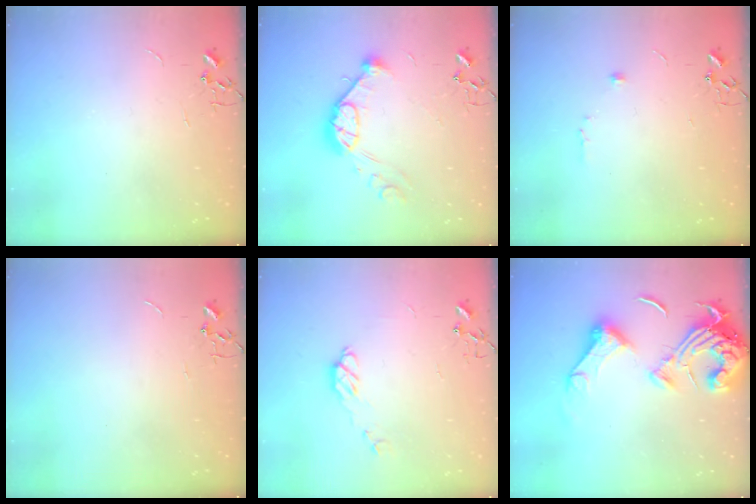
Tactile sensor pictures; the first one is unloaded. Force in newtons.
{"total": 13.0, "press": 13.0, "slide": 0.8}
{"total": 6.2, "press": 6.0, "slide": 1.6}
{"total": 0.0}
{"total": 7.1, "press": 7.1, "slide": 0.5}
{"total": 18.2, "press": 18.1, "slide": 2.0}